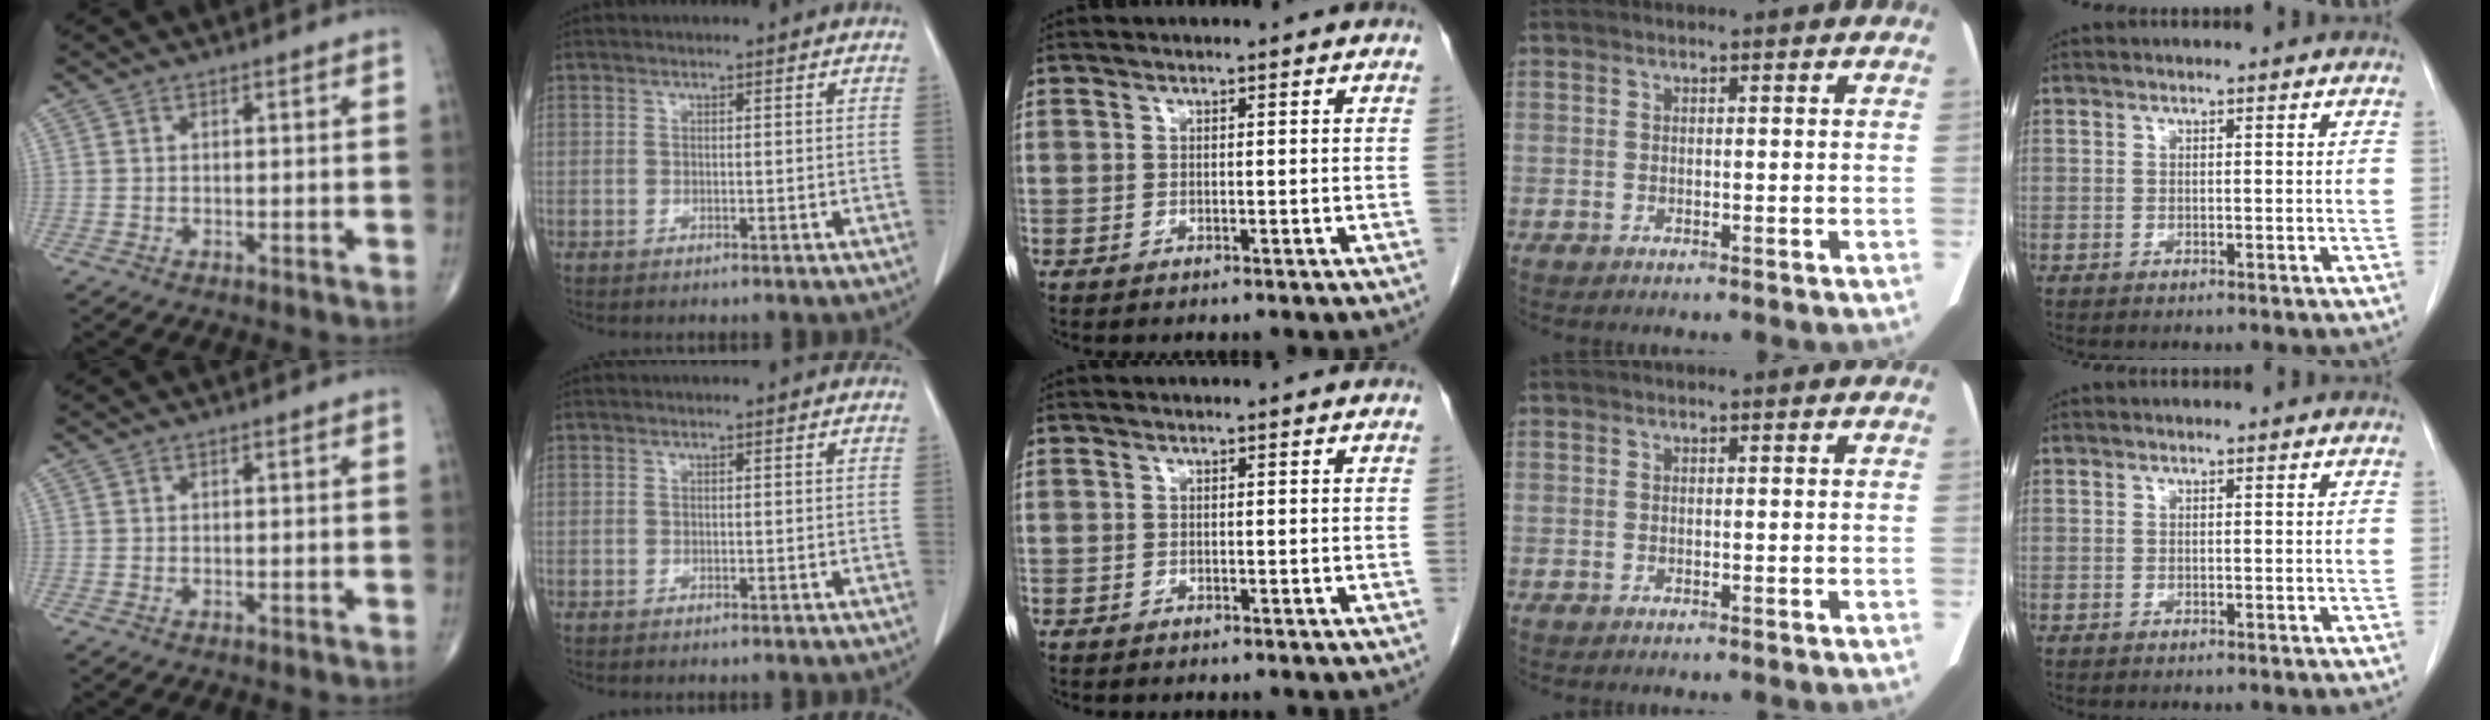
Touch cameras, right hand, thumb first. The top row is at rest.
{}